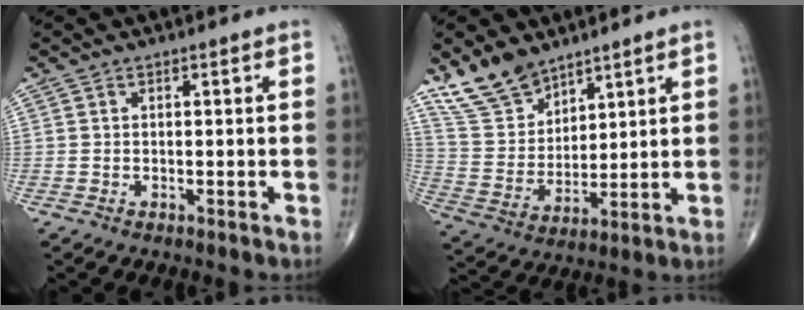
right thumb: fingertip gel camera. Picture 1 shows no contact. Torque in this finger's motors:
{"motor_torque": [-0.04, 1.52, 0.11, 0.20, 0.05]}